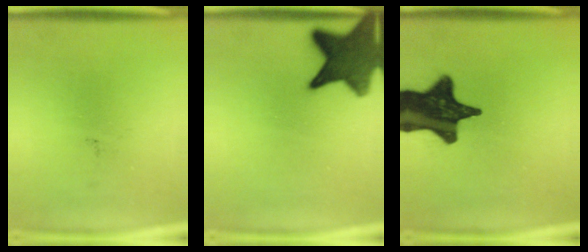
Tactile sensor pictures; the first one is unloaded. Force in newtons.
{"total": 13.4}
{"total": 18.5}